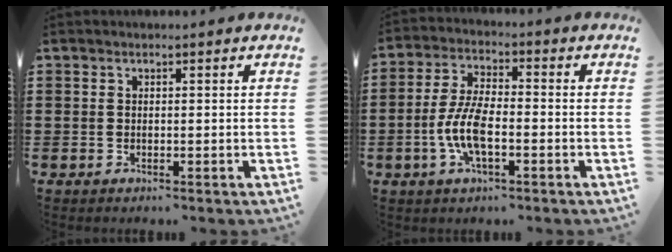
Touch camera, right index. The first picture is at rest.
{"total": 7.7, "force": [-2.2, 2.7, 6.9], "torque": [-0.158, -0.011, -0.045]}